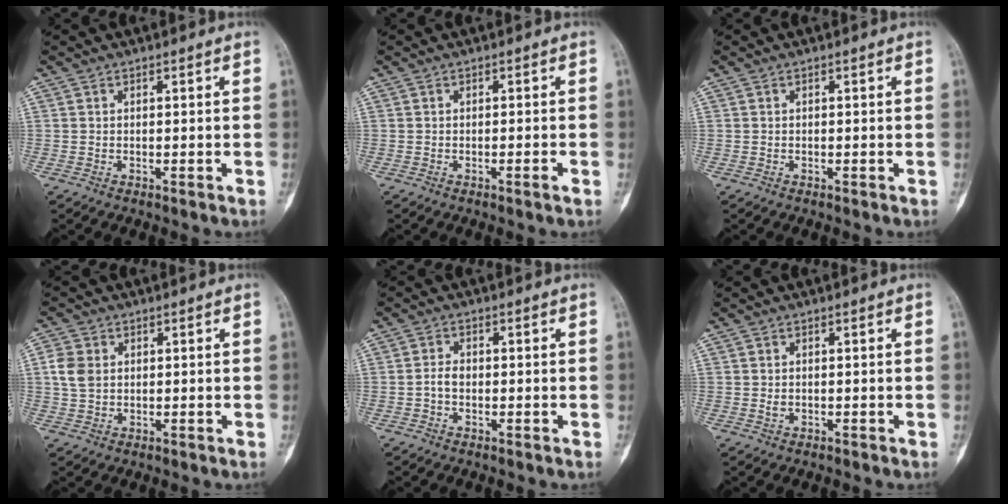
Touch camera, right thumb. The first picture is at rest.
{"total": 1.1, "force": [-0.6, 0.0, 0.9], "torque": [-0.017, -0.001, -0.010]}
{"total": 0.0}
{"total": 4.6, "force": [0.8, 3.6, 2.8], "torque": [-0.053, 0.004, 0.015]}
{"total": 2.2, "force": [-0.5, 1.5, 1.6], "torque": [-0.026, 0.008, -0.013]}
{"total": 0.9, "force": [-0.1, 0.7, 0.6], "torque": [-0.009, 0.000, -0.002]}